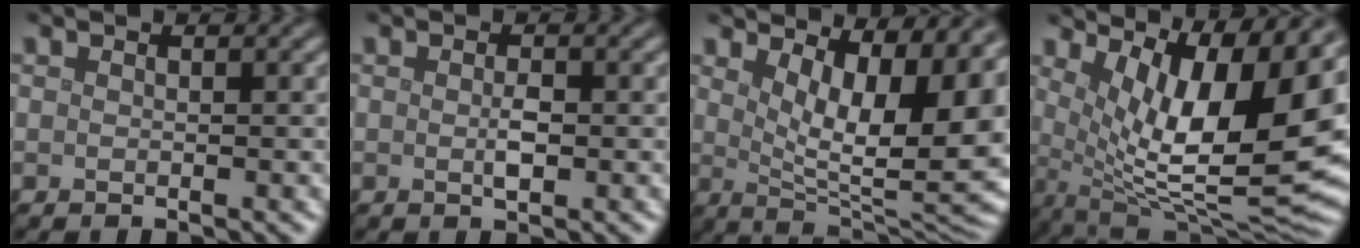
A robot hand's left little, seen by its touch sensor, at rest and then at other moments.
{"total": 1.5, "force": [-0.1, 0.6, 1.3], "torque": [-0.025, -0.002, -0.002]}
{"total": 12.5, "force": [4.1, 5.1, 10.7], "torque": [-0.112, 0.000, 0.066]}
{"total": 13.3, "force": [4.3, 4.4, 11.8], "torque": [-0.170, -0.012, 0.081]}